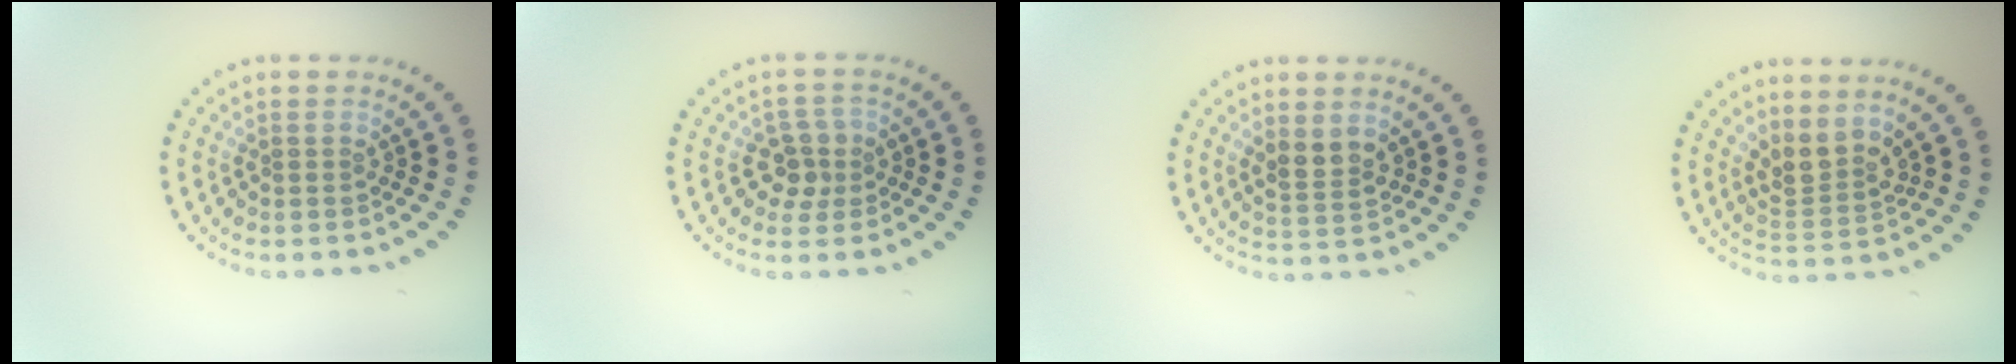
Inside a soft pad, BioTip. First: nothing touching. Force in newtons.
{"total": 2.6, "press": 2.4, "slide": 1.1}
{"total": 2.5, "press": 2.3, "slide": 1.0}
{"total": 2.8, "press": 2.0, "slide": 1.9}